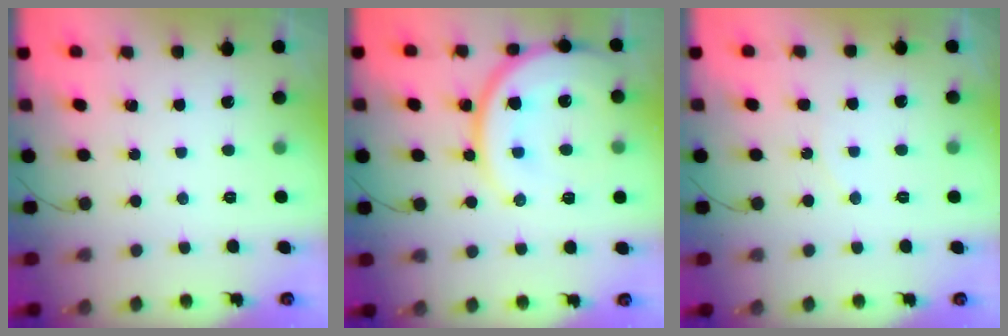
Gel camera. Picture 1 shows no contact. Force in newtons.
{"total": 18.7, "press": 18.5, "slide": 3.1}
{"total": 4.8, "press": 4.8, "slide": 0.6}